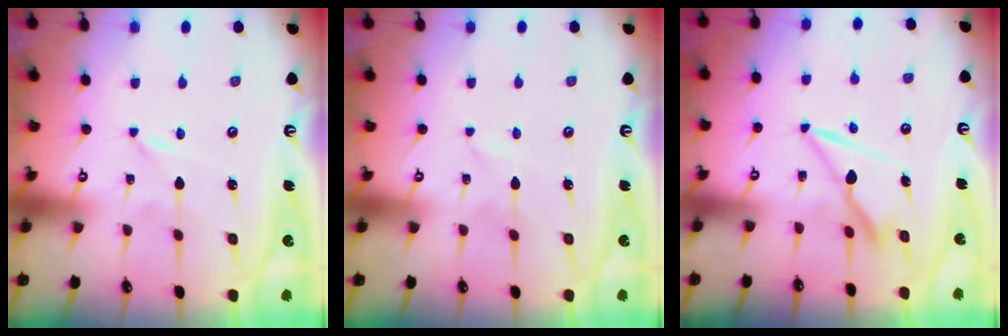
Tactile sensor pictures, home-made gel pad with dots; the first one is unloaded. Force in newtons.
{"total": 1.0, "press": 1.0, "slide": 0.1}
{"total": 7.7, "press": 7.7, "slide": 1.0}